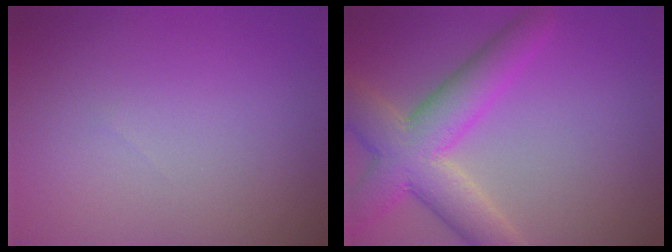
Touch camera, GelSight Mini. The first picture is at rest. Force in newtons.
{"total": 7.1, "press": 7.0, "slide": 0.4}